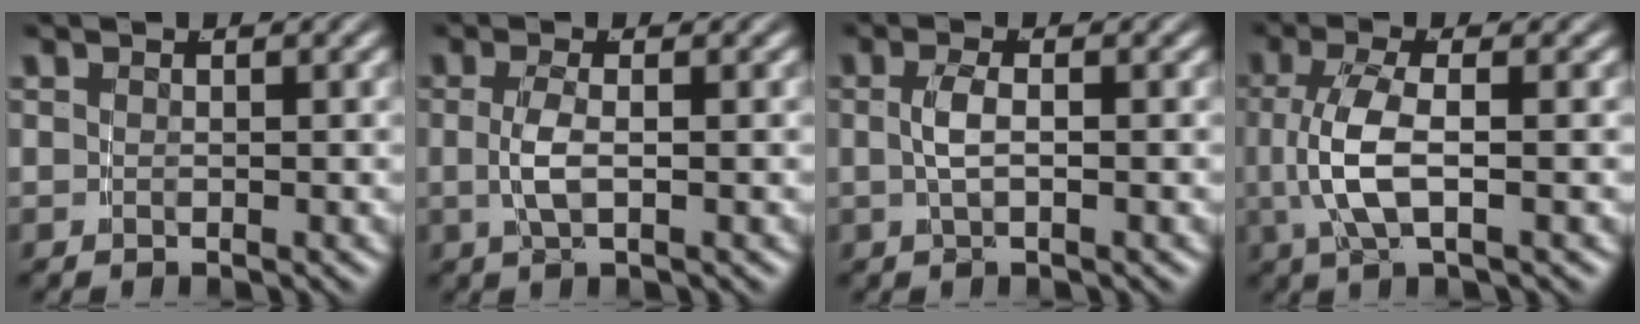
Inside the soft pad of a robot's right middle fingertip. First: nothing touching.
{"total": 2.0, "force": [-0.2, 0.0, 2.0], "torque": [-0.047, -0.005, 0.002]}
{"total": 1.8, "force": [-0.2, 0.0, 1.8], "torque": [-0.041, -0.001, 0.002]}
{"total": 4.4, "force": [-0.3, 1.2, 4.2], "torque": [-0.101, -0.006, 0.005]}